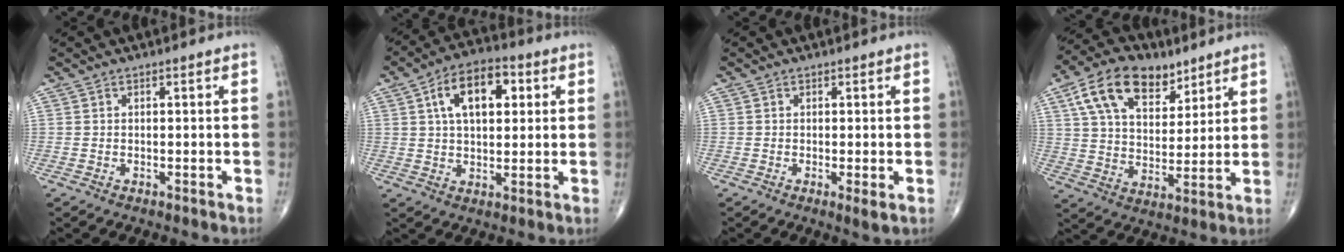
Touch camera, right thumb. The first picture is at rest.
{"total": 12.3, "force": [3.7, 6.8, 9.6], "torque": [-0.141, 0.010, 0.054]}
{"total": 1.8, "force": [-0.3, 0.2, 1.8], "torque": [-0.034, -0.008, -0.007]}
{"total": 16.1, "force": [8.6, 9.4, 9.9], "torque": [-0.143, -0.022, 0.154]}